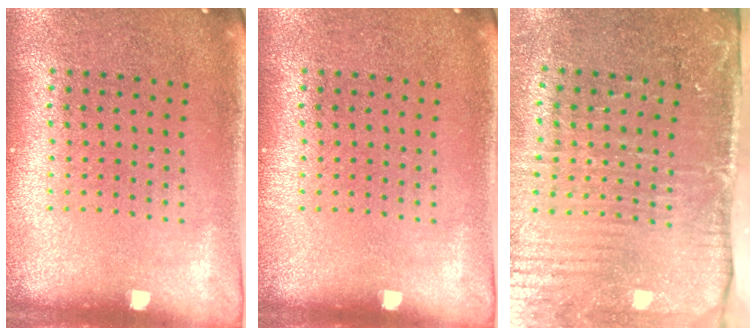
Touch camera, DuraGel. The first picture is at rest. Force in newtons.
{"total": 0.0}
{"total": 4.5, "press": 3.7, "slide": 2.5}